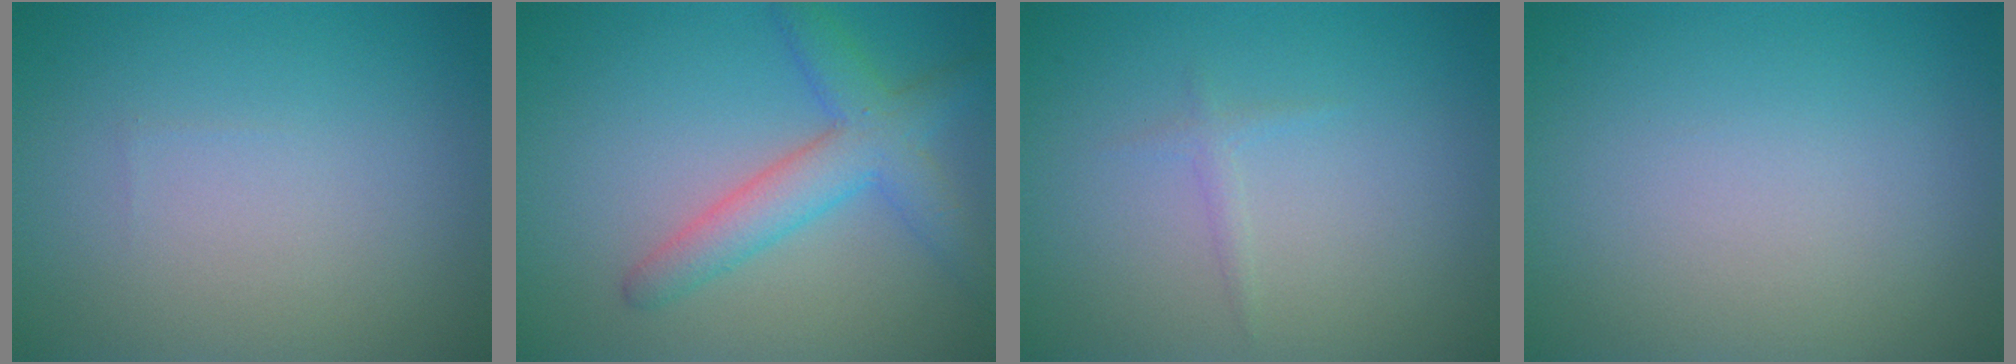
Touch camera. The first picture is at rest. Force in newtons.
{"total": 4.5, "press": 4.5, "slide": 0.2}
{"total": 0.8, "press": 0.8, "slide": 0.0}
{"total": 0.0}